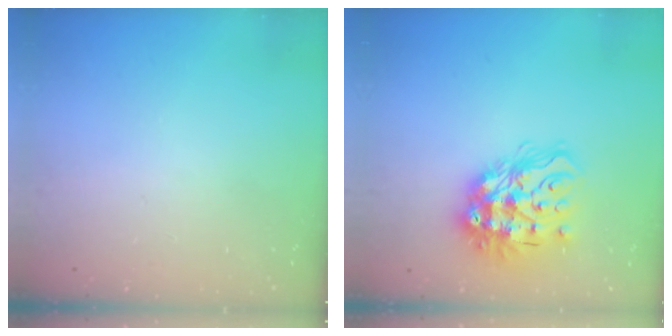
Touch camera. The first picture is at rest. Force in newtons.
{"total": 19.2, "press": 19.1, "slide": 1.6}